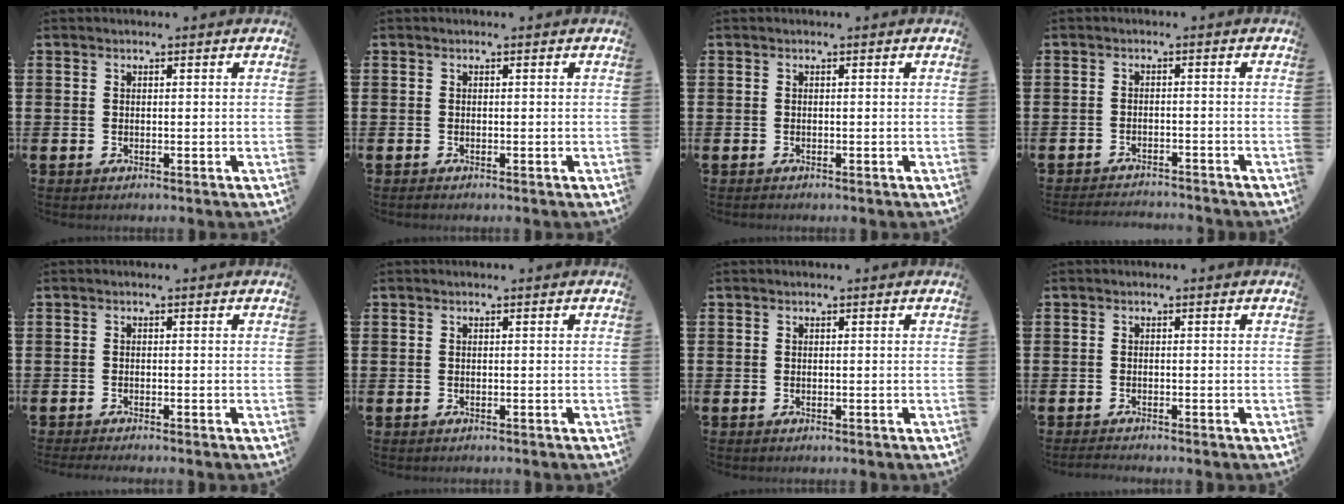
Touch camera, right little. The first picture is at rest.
{"total": 0.0}
{"total": 0.0}
{"total": 1.9, "force": [-1.9, -0.1, -0.1], "torque": [-0.002, 0.003, -0.041]}
{"total": 0.6, "force": [-0.5, -0.1, 0.2], "torque": [-0.003, -0.002, -0.011]}
{"total": 0.0}
{"total": 0.0}
{"total": 0.8, "force": [-0.7, 0.0, 0.3], "torque": [-0.006, -0.001, -0.014]}